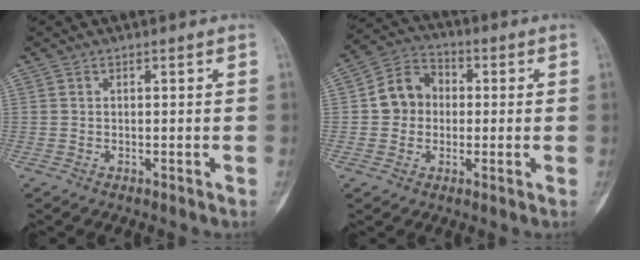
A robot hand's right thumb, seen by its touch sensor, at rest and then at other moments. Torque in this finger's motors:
{"motor_torque": [0.01, 0.00, 0.32, -0.30, 0.09]}